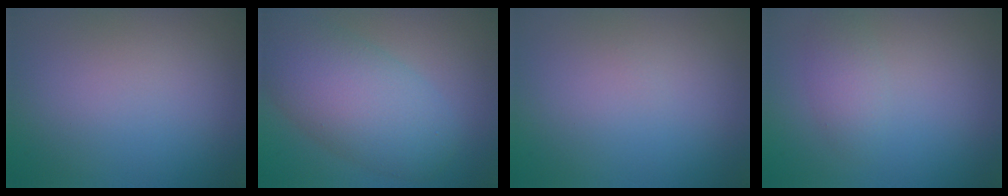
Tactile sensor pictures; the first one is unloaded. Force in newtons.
{"total": 7.5, "press": 7.5, "slide": 0.3}
{"total": 0.0}
{"total": 1.8, "press": 1.8, "slide": 0.1}